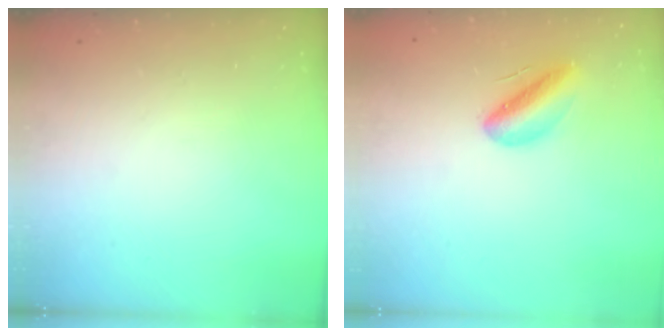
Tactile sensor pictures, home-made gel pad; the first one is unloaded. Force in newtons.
{"total": 7.9, "press": 7.7, "slide": 1.9}